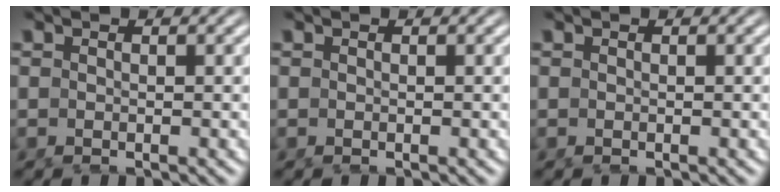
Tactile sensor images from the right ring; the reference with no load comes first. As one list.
[{"total": 0.0}, {"total": 0.0}]